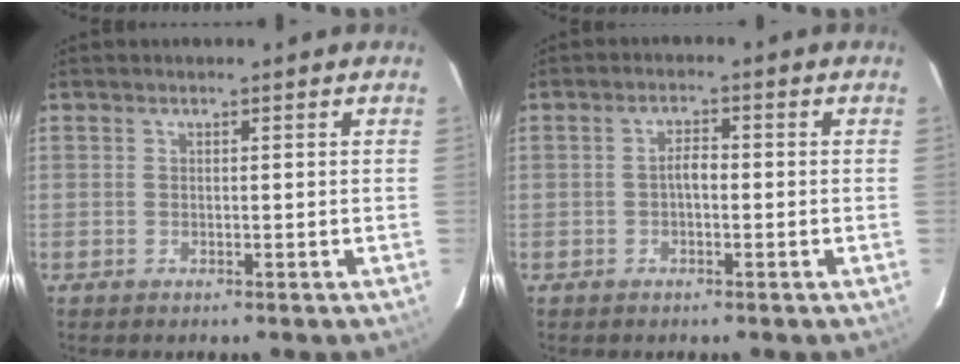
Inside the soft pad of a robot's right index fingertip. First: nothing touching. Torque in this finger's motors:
{"motor_torque": [0.59, 0.00, 0.32, 0.05]}